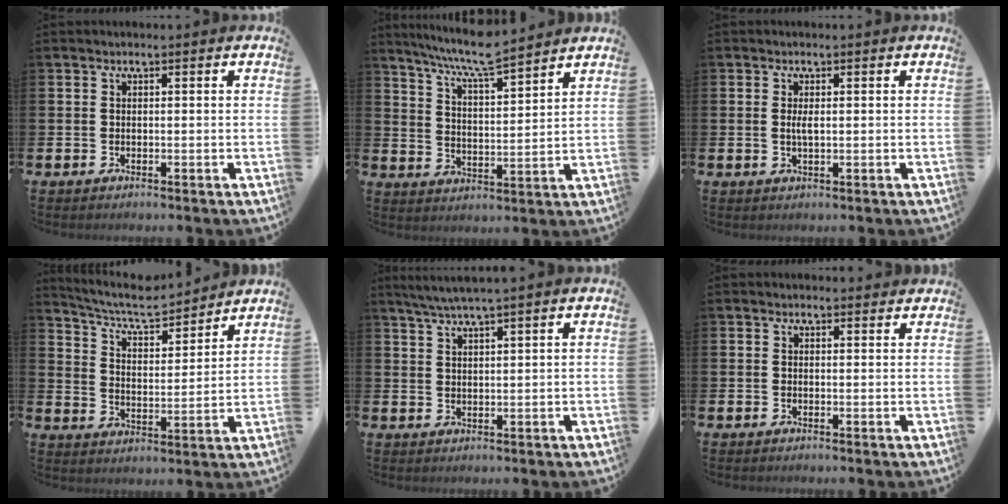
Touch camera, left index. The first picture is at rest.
{"total": 7.9, "force": [7.4, 0.2, 3.0], "torque": [-0.087, -0.040, 0.131]}
{"total": 1.6, "force": [0.2, 0.5, 1.5], "torque": [-0.023, -0.001, 0.000]}
{"total": 7.1, "force": [6.6, 1.5, 2.1], "torque": [-0.068, -0.046, 0.113]}
{"total": 3.4, "force": [2.9, -0.5, 1.6], "torque": [-0.039, -0.005, 0.054]}
{"total": 0.8, "force": [0.7, 0.3, 0.1], "torque": [0.009, -0.001, 0.011]}